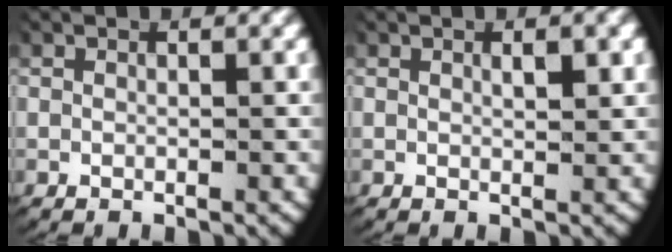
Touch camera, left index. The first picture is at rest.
{"total": 1.2, "force": [0.5, 0.2, 1.1], "torque": [-0.014, -0.004, 0.009]}